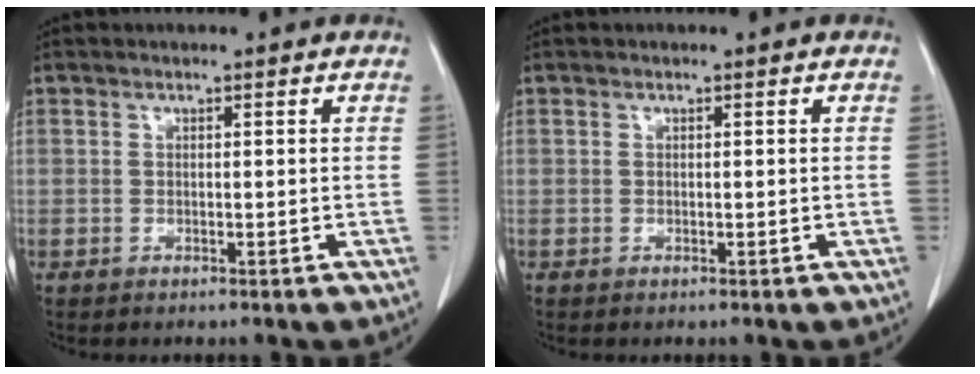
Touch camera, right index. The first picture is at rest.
{"total": 0.0}